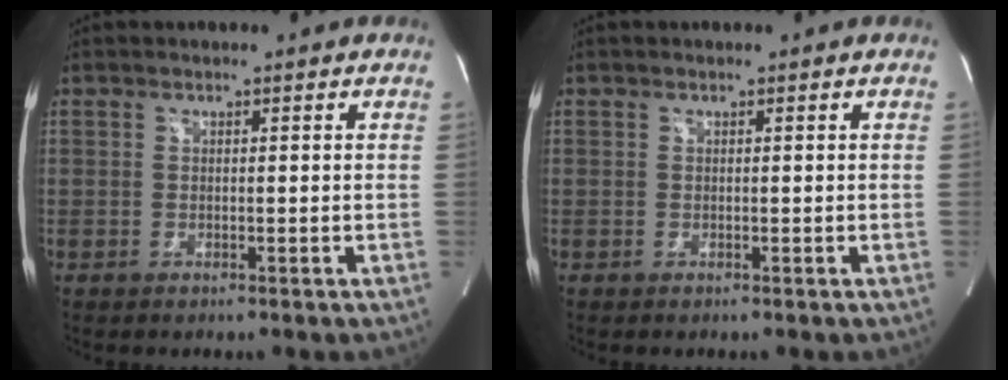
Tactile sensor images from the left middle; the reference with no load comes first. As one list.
[{"total": 0.0}]